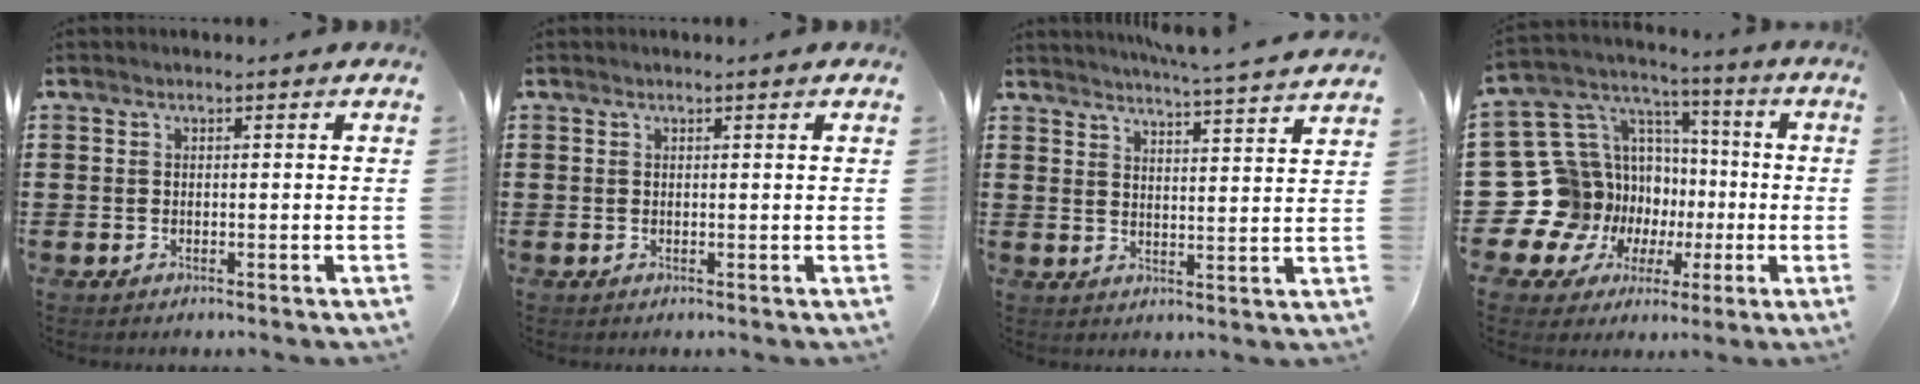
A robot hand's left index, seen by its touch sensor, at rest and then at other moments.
{"total": 0.6, "force": [0.4, -0.1, 0.5], "torque": [-0.009, -0.001, 0.008]}
{"total": 4.6, "force": [4.4, -0.8, 1.1], "torque": [-0.033, -0.038, 0.071]}
{"total": 15.7, "force": [-2.2, 14.7, 4.8], "torque": [-0.162, -0.031, 0.002]}